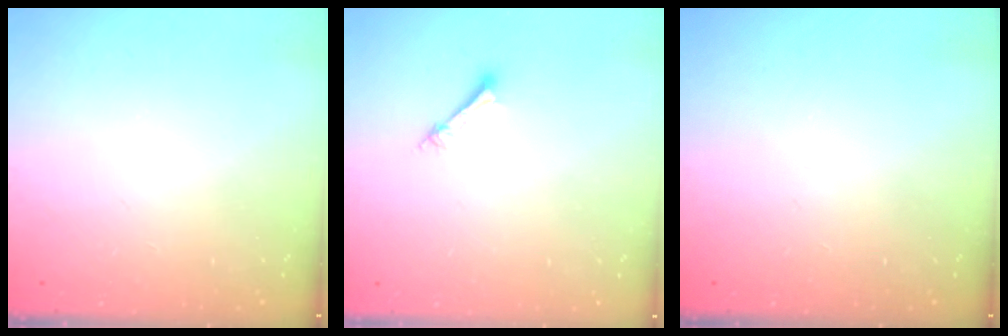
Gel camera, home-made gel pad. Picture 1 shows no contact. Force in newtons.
{"total": 1.5, "press": 1.5, "slide": 0.2}
{"total": 0.0}